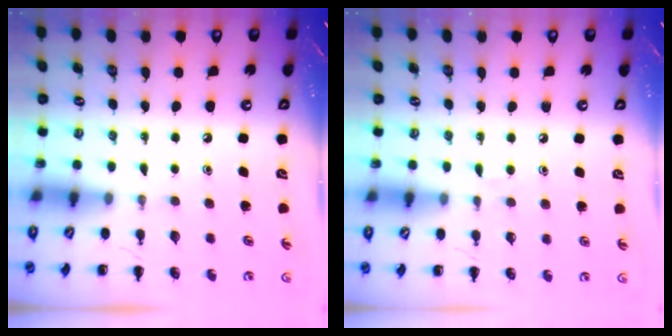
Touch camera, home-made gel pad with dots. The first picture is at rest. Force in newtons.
{"total": 2.9, "press": 2.7, "slide": 1.0}